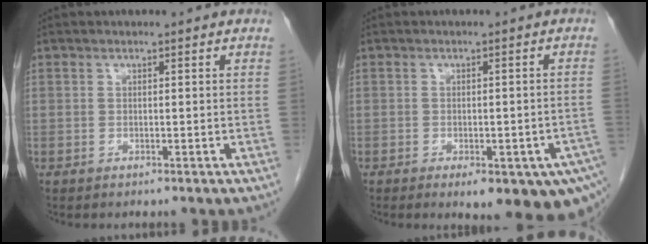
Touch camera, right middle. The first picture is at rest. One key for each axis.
{"total": 13.8, "fx": -8.3, "fy": 4.6, "fz": 10.1, "tx": -0.091, "ty": -0.003, "tz": -0.094}